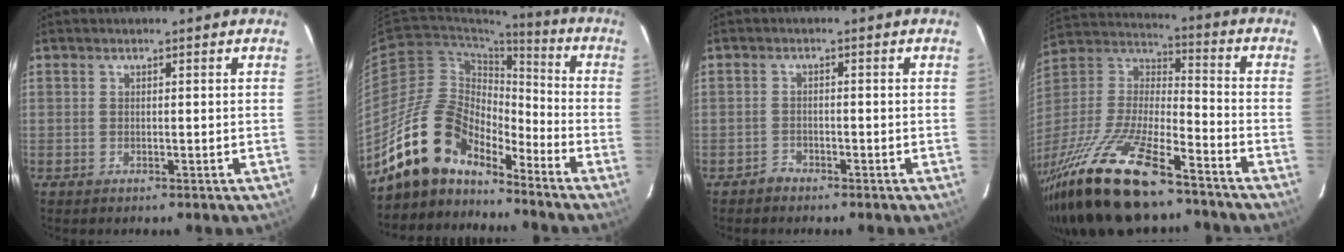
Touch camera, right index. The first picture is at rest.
{"total": 15.1, "force": [-12.4, 6.1, 6.0], "torque": [-0.112, 0.017, -0.232]}
{"total": 1.7, "force": [-1.5, 0.7, -0.2], "torque": [0.003, 0.004, -0.027]}
{"total": 26.3, "force": [-19.2, 7.6, 16.3], "torque": [-0.336, -0.034, -0.334]}